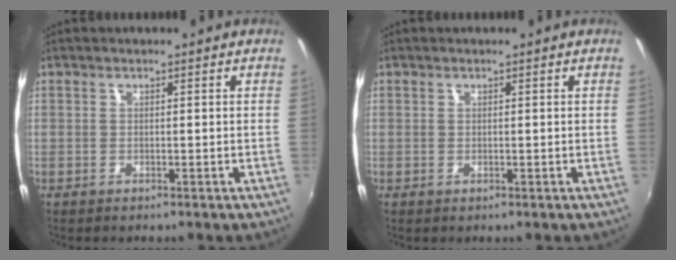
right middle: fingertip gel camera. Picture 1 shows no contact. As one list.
[{"total": 0.0}]